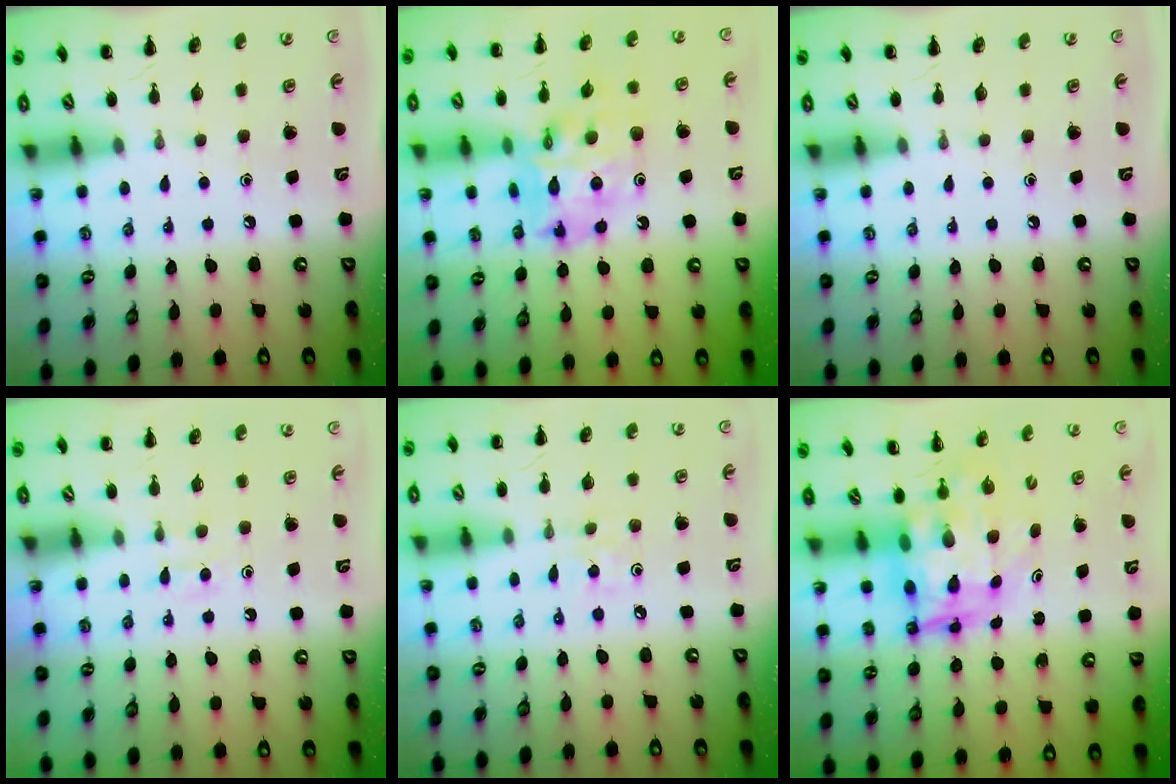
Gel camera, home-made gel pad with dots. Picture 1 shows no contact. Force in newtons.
{"total": 12.9, "press": 12.5, "slide": 3.6}
{"total": 0.0}
{"total": 3.7, "press": 3.5, "slide": 1.2}
{"total": 2.1, "press": 2.0, "slide": 0.6}
{"total": 6.5, "press": 6.2, "slide": 2.2}